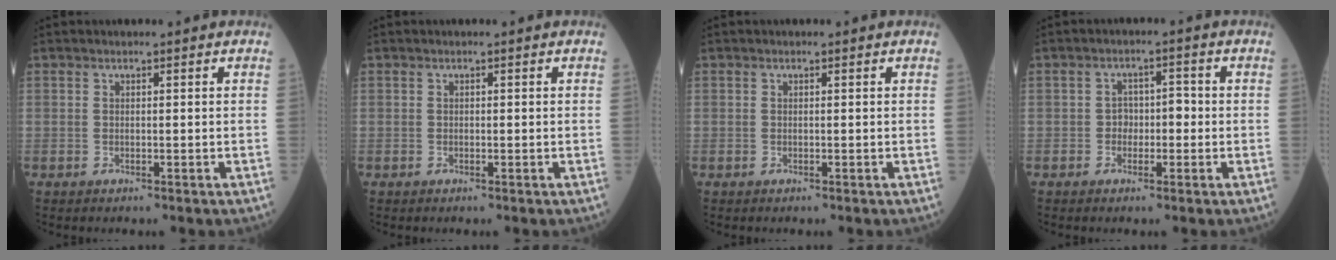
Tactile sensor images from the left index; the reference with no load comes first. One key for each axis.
{"total": 0.0}
{"total": 0.0}
{"total": 3.0, "fx": -0.6, "fy": 1.9, "fz": 2.2, "tx": -0.028, "ty": 0.016, "tz": -0.012}